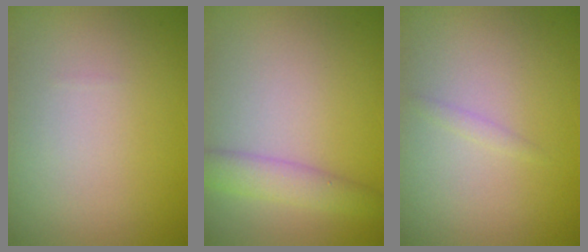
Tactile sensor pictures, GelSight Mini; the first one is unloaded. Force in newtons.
{"total": 2.9, "press": 2.9, "slide": 0.1}
{"total": 0.6, "press": 0.6, "slide": 0.0}